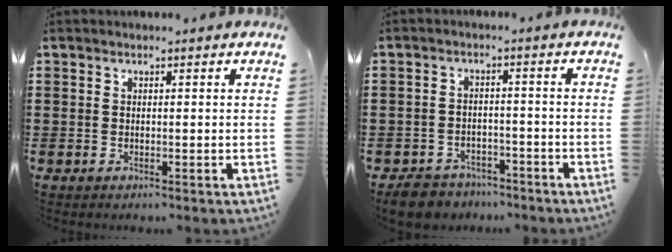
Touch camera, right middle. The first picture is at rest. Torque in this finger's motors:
{"motor_torque": [1.69, 0.45, 0.04, 0.01]}